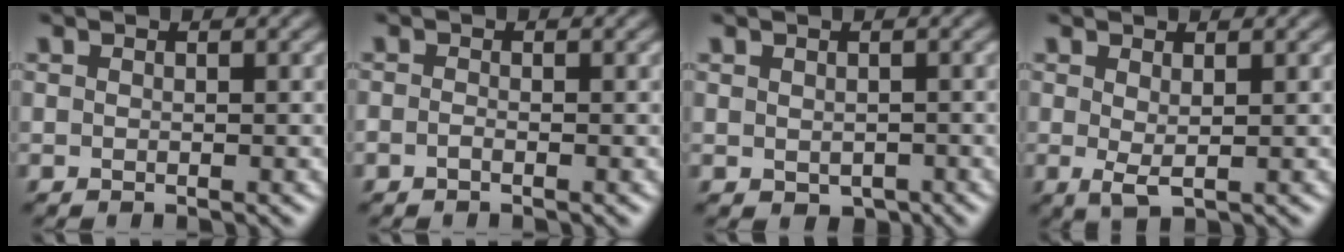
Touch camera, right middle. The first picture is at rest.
{"total": 0.6, "force": [-0.4, 0.2, 0.4], "torque": [-0.011, -0.002, -0.009]}
{"total": 1.5, "force": [-0.5, 1.1, 1.0], "torque": [-0.016, -0.012, -0.002]}
{"total": 1.6, "force": [0.3, 0.4, 1.5], "torque": [-0.030, -0.005, 0.007]}